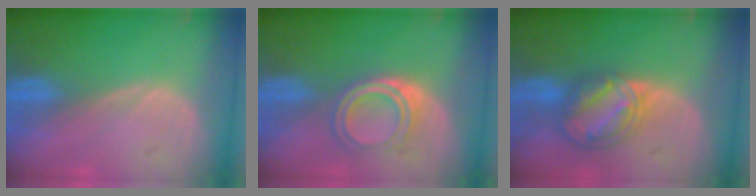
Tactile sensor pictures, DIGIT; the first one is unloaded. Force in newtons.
{"total": 5.1, "press": 4.5, "slide": 2.4}
{"total": 8.2, "press": 7.0, "slide": 4.1}